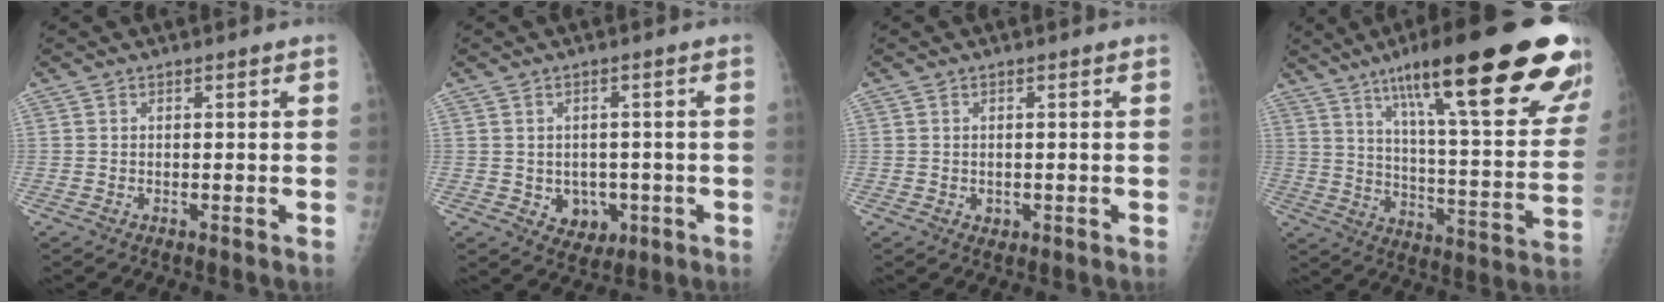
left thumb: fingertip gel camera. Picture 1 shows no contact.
{"total": 5.4, "force": [-1.2, 4.6, 2.7], "torque": [-0.012, 0.004, -0.004]}
{"total": 1.2, "force": [-0.2, 1.0, 0.5], "torque": [-0.007, 0.000, 0.003]}
{"total": 32.5, "force": [19.2, 5.9, 25.5], "torque": [-0.310, -0.037, 0.287]}